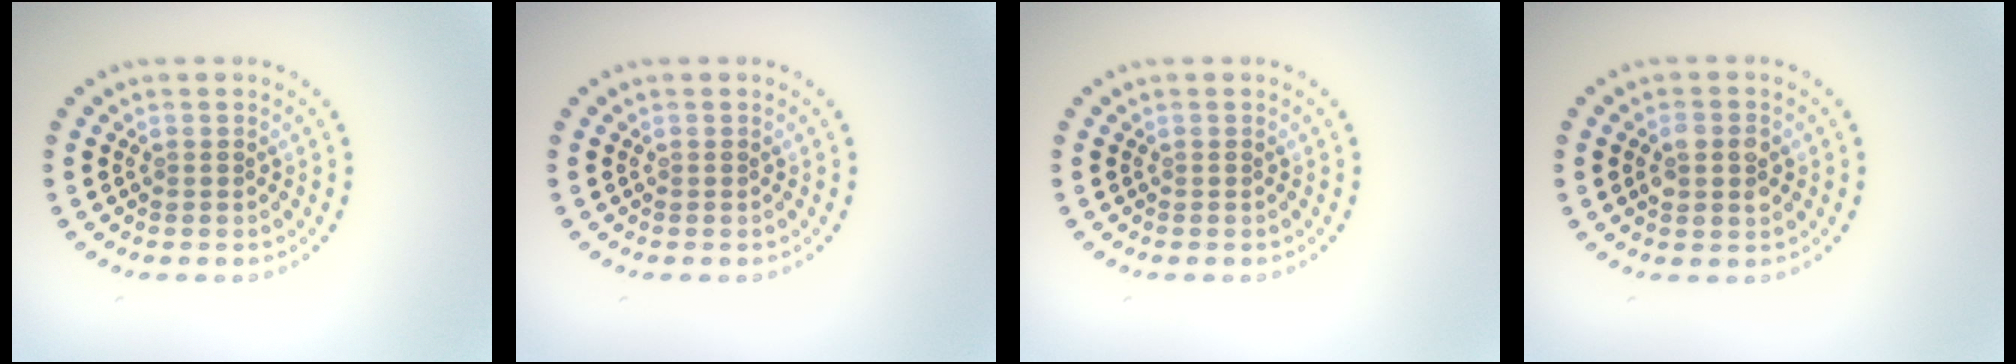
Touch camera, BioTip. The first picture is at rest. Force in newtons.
{"total": 0.0}
{"total": 0.0}
{"total": 2.8, "press": 2.8, "slide": 0.3}